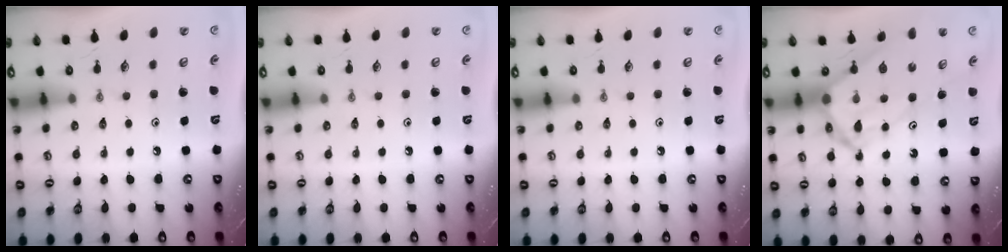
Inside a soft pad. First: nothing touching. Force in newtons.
{"total": 0.0}
{"total": 0.0}
{"total": 12.4, "press": 12.3, "slide": 1.1}